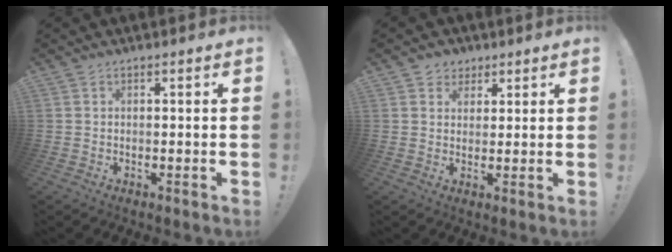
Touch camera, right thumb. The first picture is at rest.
{"total": 4.1, "force": [2.2, 3.4, 0.2], "torque": [0.007, -0.014, 0.040]}